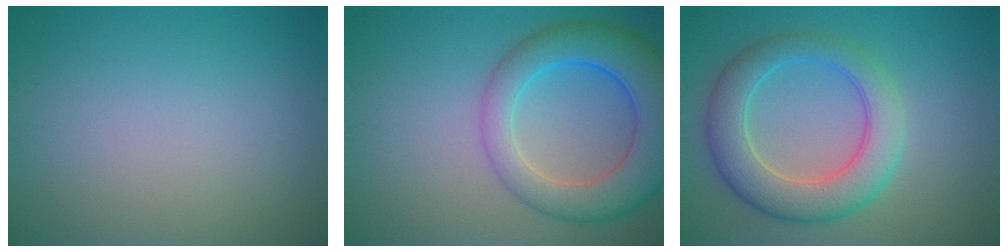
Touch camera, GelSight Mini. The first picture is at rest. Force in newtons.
{"total": 8.3, "press": 8.3, "slide": 0.5}
{"total": 6.6, "press": 6.6, "slide": 0.2}